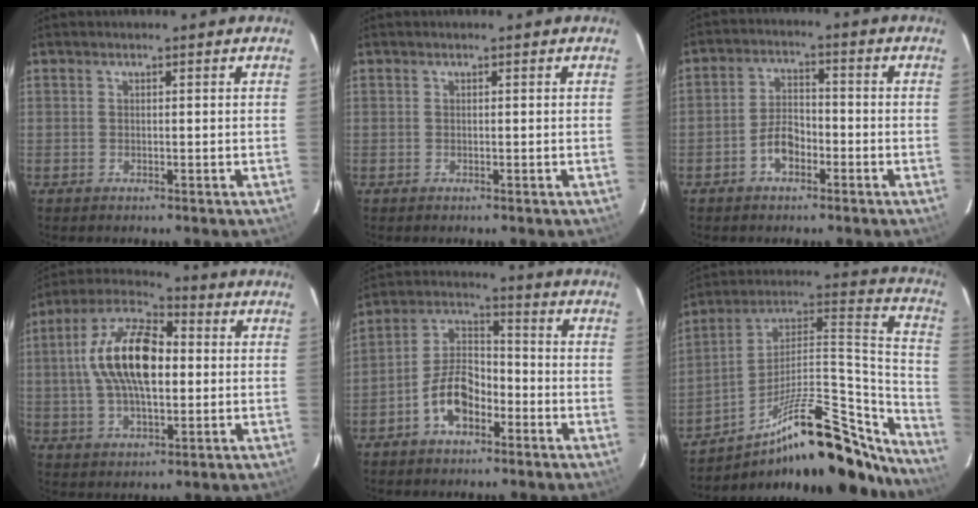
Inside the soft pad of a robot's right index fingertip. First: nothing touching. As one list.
[{"total": 0.0}, {"total": 5.2, "force": [-2.8, 3.0, 3.2], "torque": [-0.064, 0.016, -0.048]}, {"total": 16.1, "force": [1.2, 7.5, 14.2], "torque": [-0.274, 0.019, 0.011]}, {"total": 9.2, "force": [-4.8, 5.1, 6.0], "torque": [-0.119, 0.027, -0.084]}, {"total": 28.7, "force": [-21.6, 9.0, 16.6], "torque": [-0.212, 0.044, -0.320]}]